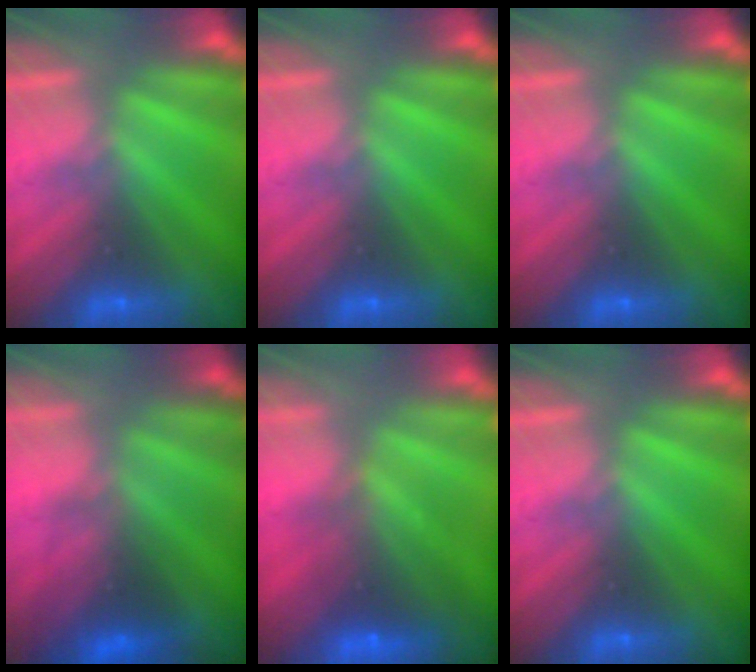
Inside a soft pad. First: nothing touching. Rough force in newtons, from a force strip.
{"total": 0.0}
{"total": 0.0}
{"total": 2.3}
{"total": 7.3}
{"total": 0.0}